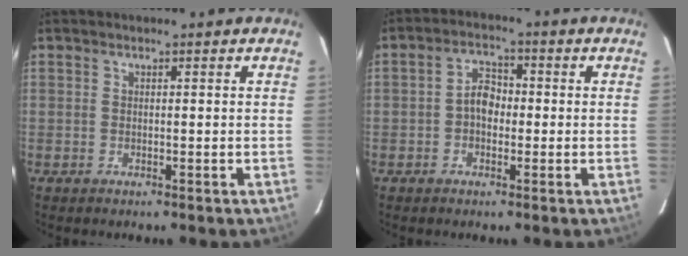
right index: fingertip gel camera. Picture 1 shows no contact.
{"total": 4.1, "force": [-0.7, 3.0, 2.7], "torque": [-0.047, 0.015, -0.014]}